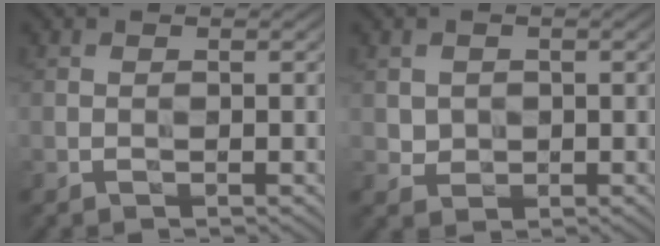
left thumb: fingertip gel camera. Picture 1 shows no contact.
{"total": 2.0, "force": [0.4, 1.9, 0.6], "torque": [-0.020, -0.007, 0.010]}